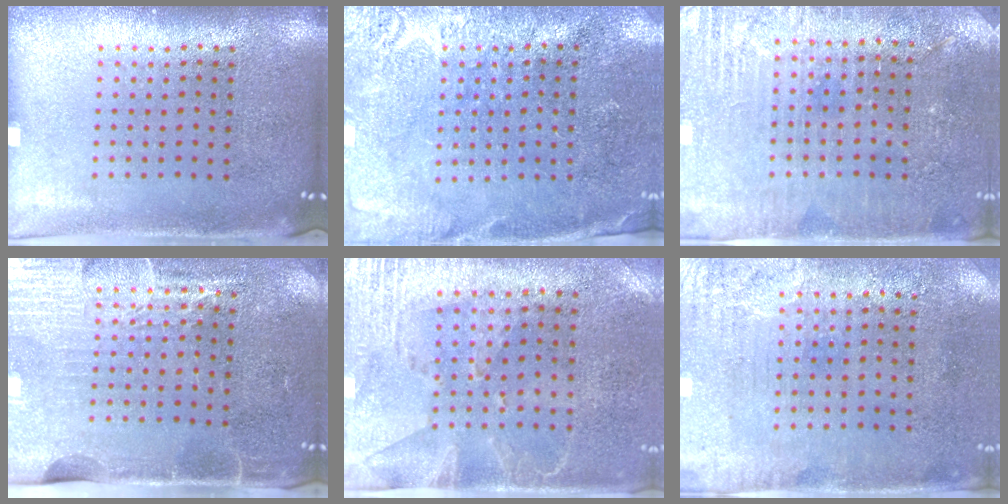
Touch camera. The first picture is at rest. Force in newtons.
{"total": 2.7, "press": 2.6, "slide": 0.5}
{"total": 2.8, "press": 2.8, "slide": 0.5}
{"total": 4.4, "press": 3.8, "slide": 2.1}
{"total": 2.7, "press": 2.3, "slide": 1.5}
{"total": 3.3, "press": 2.6, "slide": 2.0}